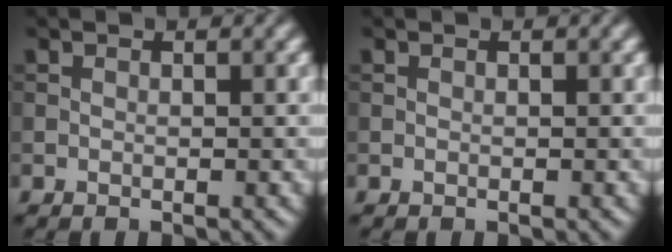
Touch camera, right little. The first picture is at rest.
{"total": 0.0}